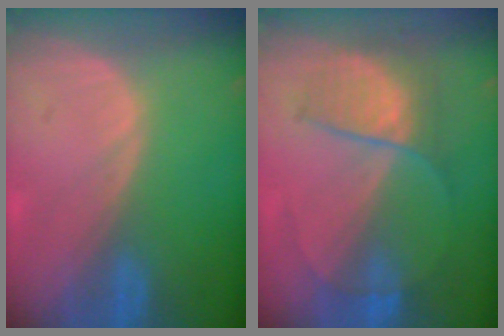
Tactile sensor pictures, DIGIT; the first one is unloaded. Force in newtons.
{"total": 6.2, "press": 6.1, "slide": 0.9}